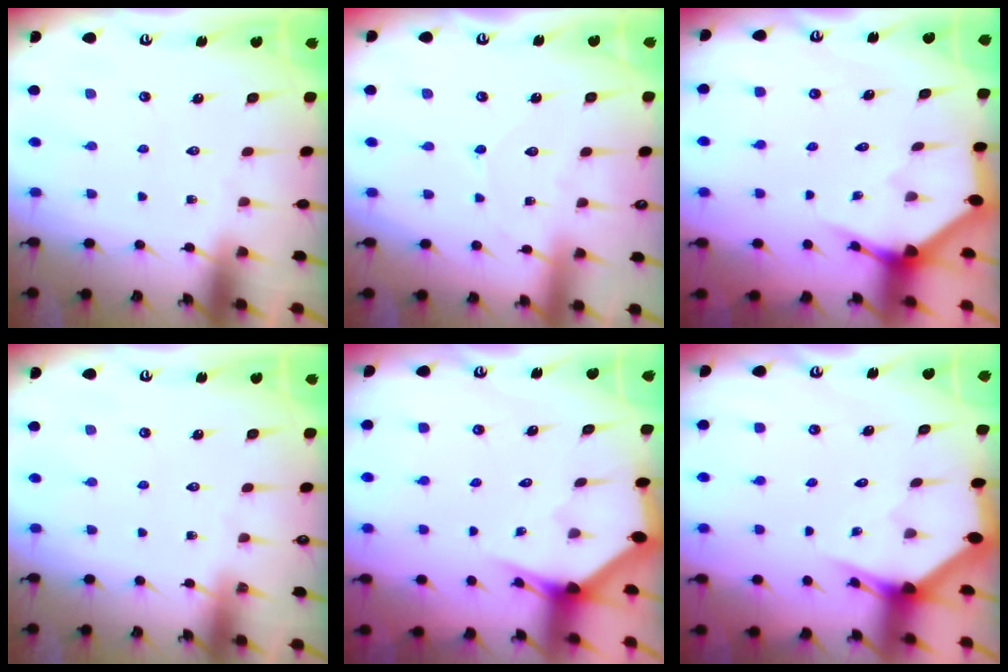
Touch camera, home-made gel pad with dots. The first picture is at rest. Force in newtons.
{"total": 5.3, "press": 5.3, "slide": 0.1}
{"total": 3.5, "press": 3.5, "slide": 0.2}
{"total": 0.0}
{"total": 2.8, "press": 2.8, "slide": 0.2}
{"total": 3.0, "press": 3.0, "slide": 0.1}